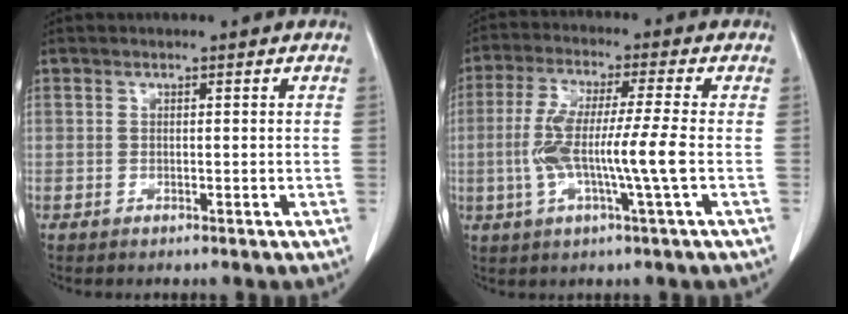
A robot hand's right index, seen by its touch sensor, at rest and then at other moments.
{"total": 9.9, "force": [-1.5, -0.2, 9.8], "torque": [-0.196, 0.004, -0.030]}